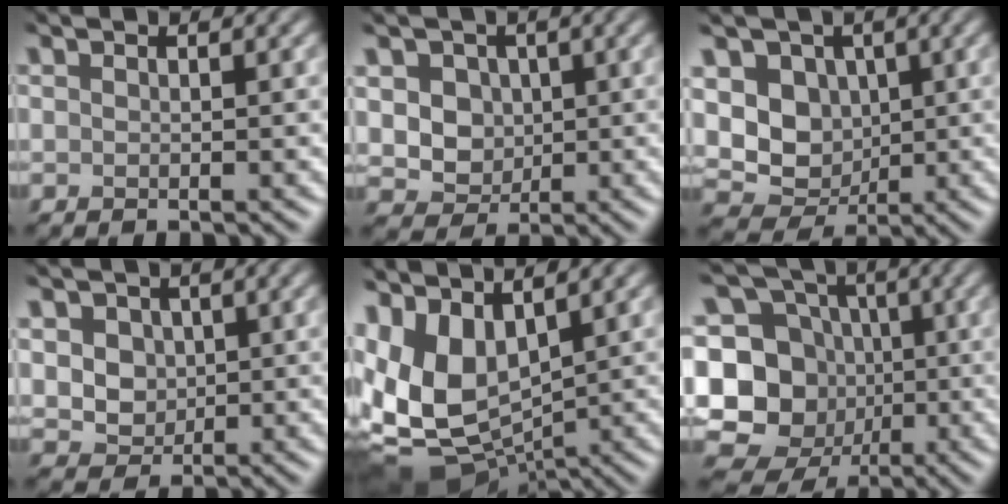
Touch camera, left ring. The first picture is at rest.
{"total": 5.0, "force": [0.4, 4.4, 2.3], "torque": [-0.056, -0.002, 0.008]}
{"total": 7.1, "force": [0.0, 5.8, 4.2], "torque": [-0.075, -0.006, -0.011]}
{"total": 3.6, "force": [0.6, 3.1, 1.7], "torque": [-0.059, -0.006, 0.022]}
{"total": 10.2, "force": [0.5, 6.6, 7.8], "torque": [-0.183, -0.006, 0.009]}
{"total": 13.8, "force": [-2.8, 12.6, 5.0], "torque": [-0.119, 0.018, -0.061]}